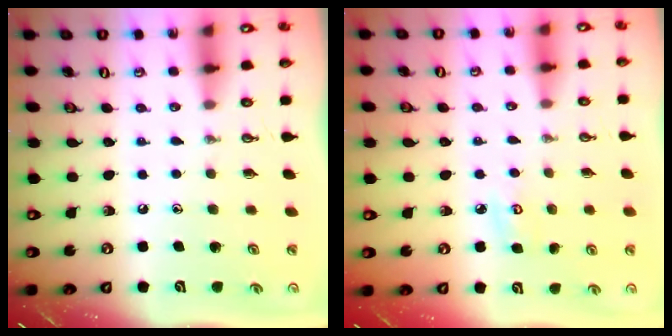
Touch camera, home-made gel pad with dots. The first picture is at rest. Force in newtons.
{"total": 5.1, "press": 5.1, "slide": 0.3}